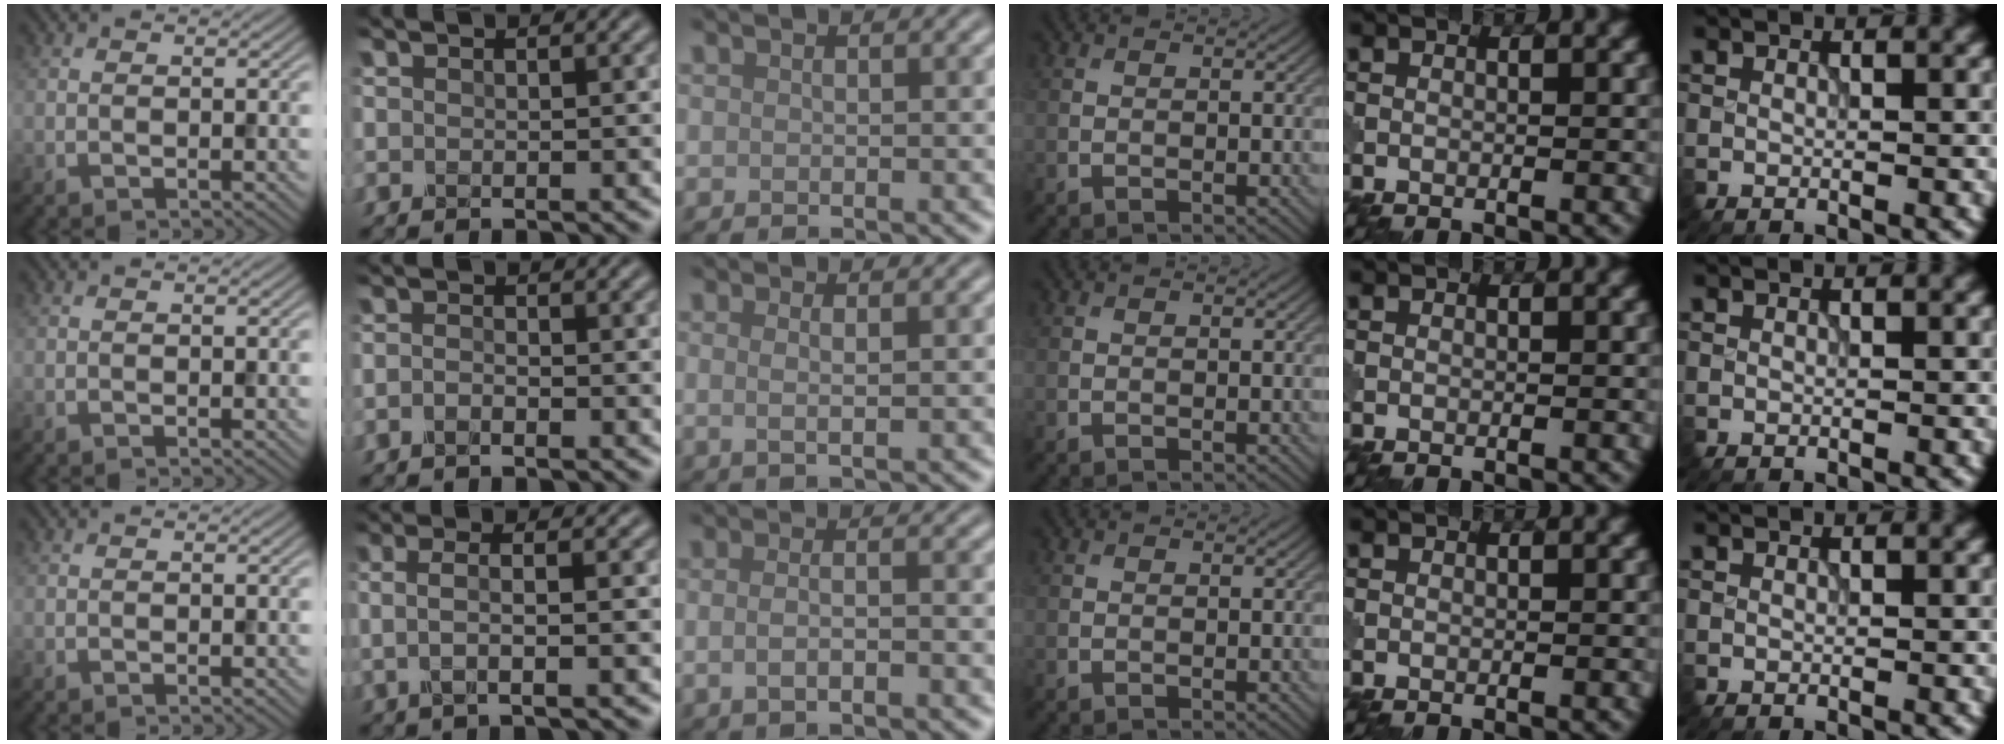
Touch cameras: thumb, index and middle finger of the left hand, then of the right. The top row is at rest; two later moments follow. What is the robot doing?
{"motion": "extract", "object": "pin"}